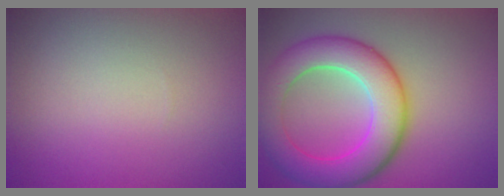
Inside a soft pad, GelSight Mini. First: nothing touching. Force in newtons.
{"total": 8.5, "press": 8.5, "slide": 0.5}